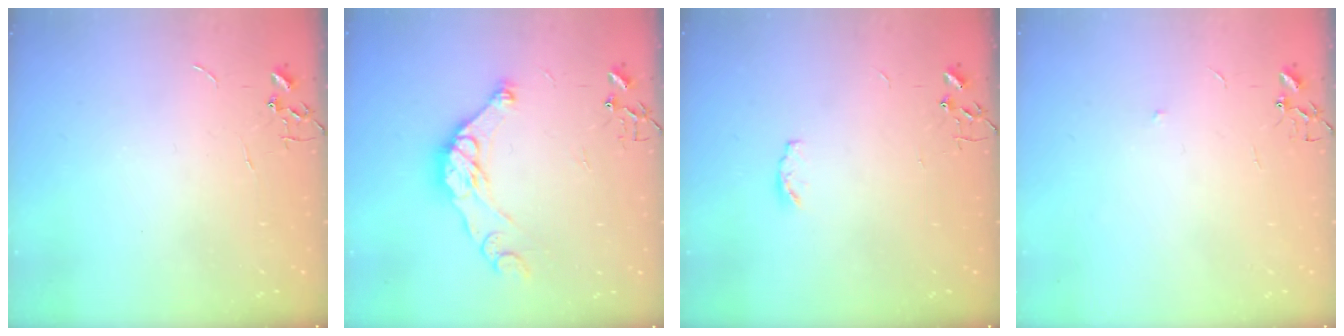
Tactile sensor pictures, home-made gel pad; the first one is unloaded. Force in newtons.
{"total": 12.7, "press": 12.7, "slide": 0.0}
{"total": 3.5, "press": 3.4, "slide": 0.5}
{"total": 3.5, "press": 3.2, "slide": 1.3}